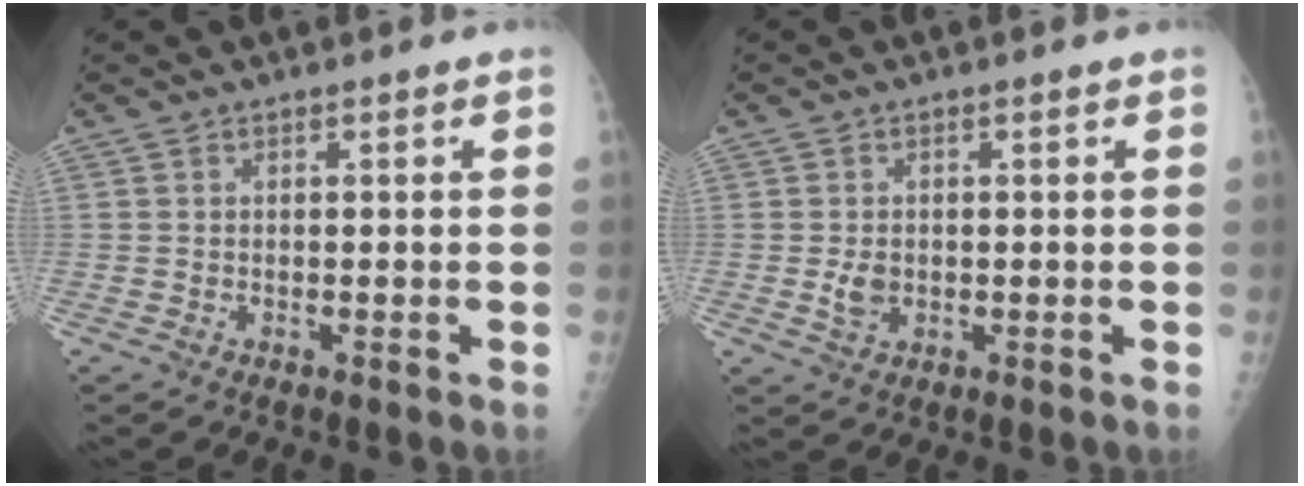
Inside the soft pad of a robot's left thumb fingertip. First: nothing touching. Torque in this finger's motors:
{"motor_torque": [-0.07, 0.05, 0.09, 0.03, 0.02]}